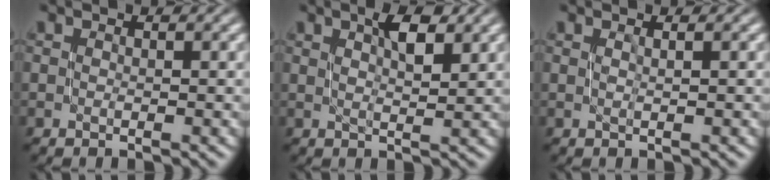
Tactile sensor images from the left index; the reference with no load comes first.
{"total": 2.9, "force": [1.6, 0.8, 2.4], "torque": [-0.035, 0.000, 0.024]}
{"total": 0.5, "force": [0.2, 0.2, 0.4], "torque": [-0.001, 0.002, -0.001]}